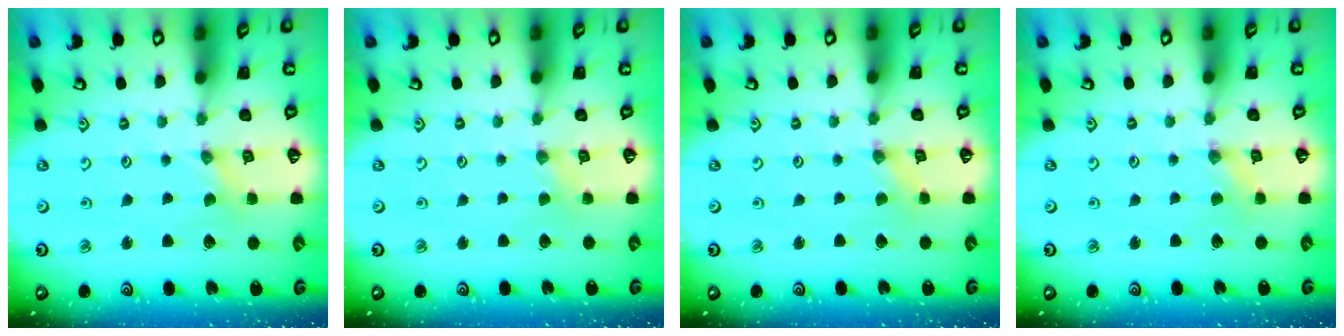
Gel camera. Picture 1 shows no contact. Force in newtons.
{"total": 1.2, "press": 1.2, "slide": 0.3}
{"total": 0.0}
{"total": 0.0}